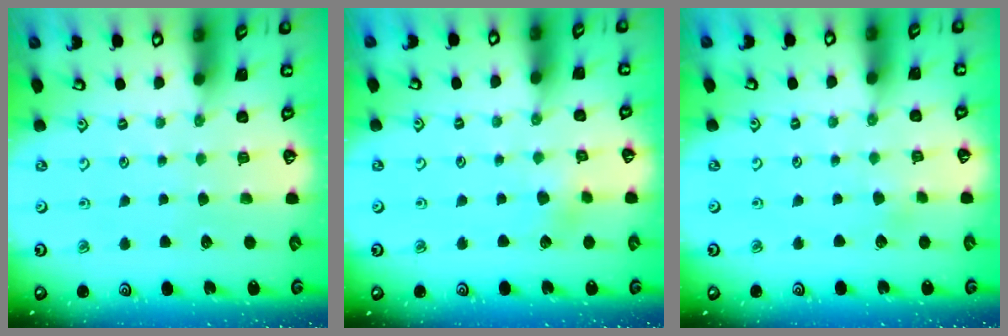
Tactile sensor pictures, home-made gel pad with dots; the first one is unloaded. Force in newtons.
{"total": 3.2, "press": 3.2, "slide": 0.4}
{"total": 1.7, "press": 1.7, "slide": 0.1}